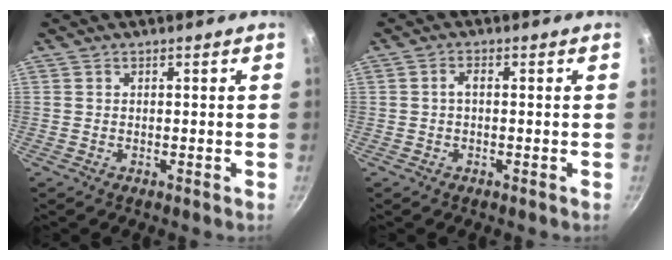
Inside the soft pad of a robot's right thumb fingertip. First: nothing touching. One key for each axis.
{"total": 1.5, "fx": -0.2, "fy": 0.6, "fz": 1.3, "tx": -0.029, "ty": 0.011, "tz": -0.006}